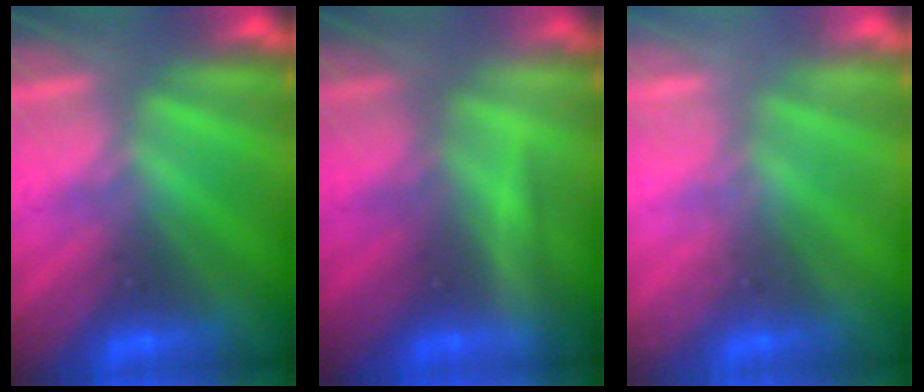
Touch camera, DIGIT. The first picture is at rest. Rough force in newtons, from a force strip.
{"total": 2.2}
{"total": 2.3}